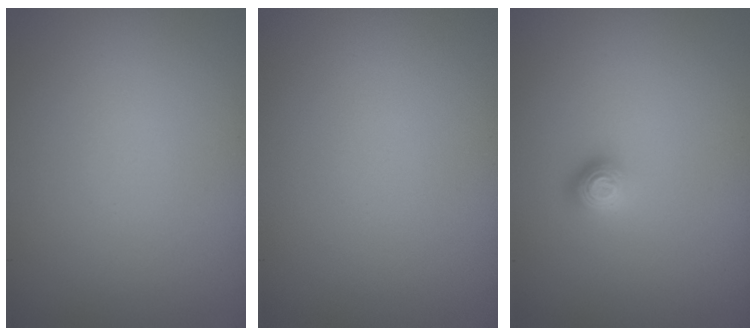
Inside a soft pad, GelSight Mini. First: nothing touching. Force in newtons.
{"total": 0.0}
{"total": 1.1, "press": 1.0, "slide": 0.5}